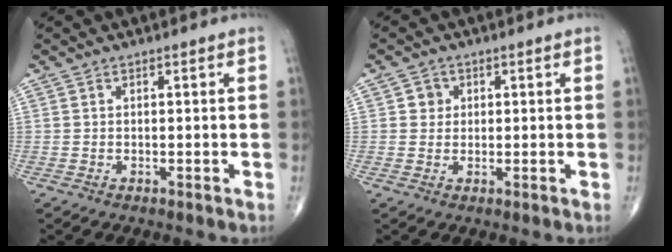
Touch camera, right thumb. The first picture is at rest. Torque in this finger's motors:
{"motor_torque": [0.12, 0.05, 0.19, 0.03, -0.02]}